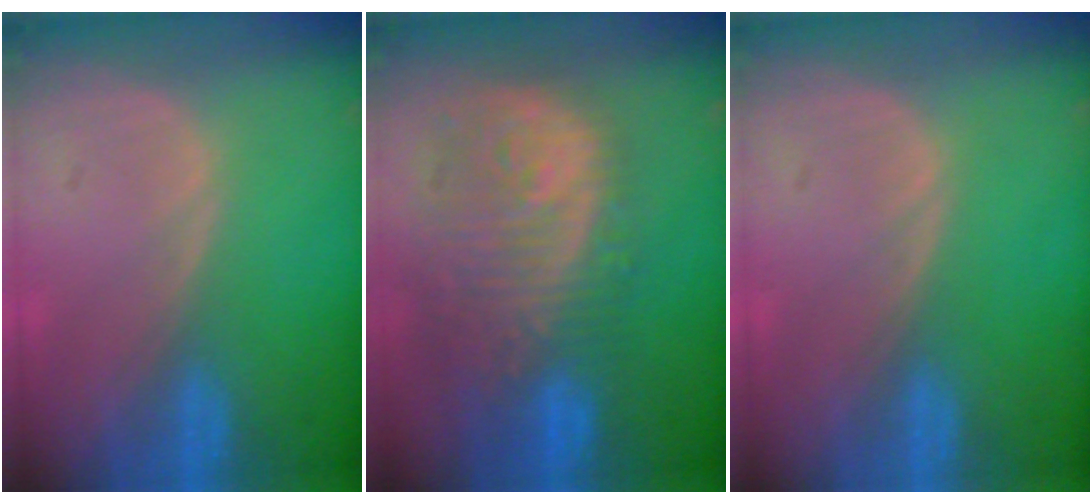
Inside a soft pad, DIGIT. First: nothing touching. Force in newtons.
{"total": 12.2, "press": 10.9, "slide": 5.5}
{"total": 0.0}